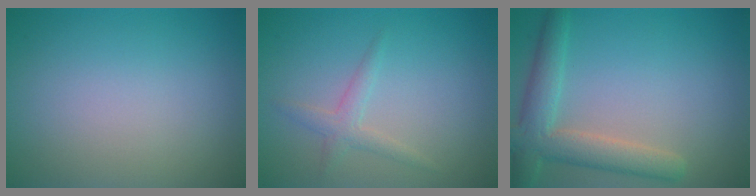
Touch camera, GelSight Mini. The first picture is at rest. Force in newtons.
{"total": 1.6, "press": 1.6, "slide": 0.0}
{"total": 4.6, "press": 4.6, "slide": 0.6}